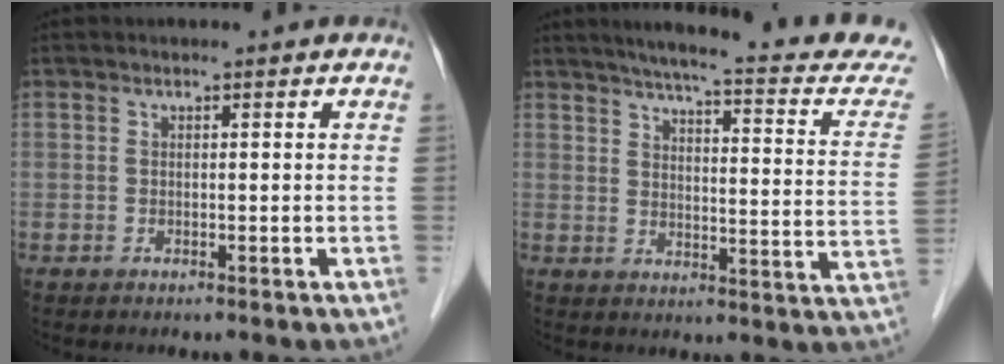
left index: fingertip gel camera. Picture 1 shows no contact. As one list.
[{"total": 20.5, "force": [18.3, 1.4, 9.2], "torque": [-0.117, -0.051, 0.210]}]